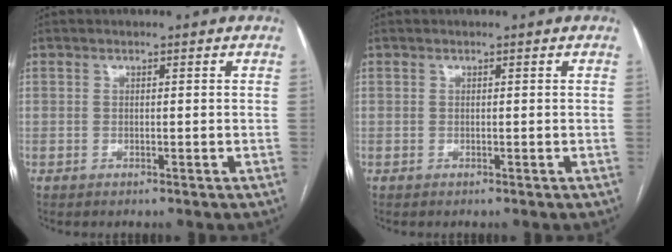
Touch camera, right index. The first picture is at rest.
{"total": 0.0}